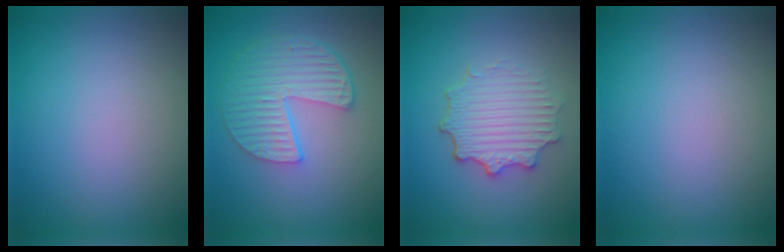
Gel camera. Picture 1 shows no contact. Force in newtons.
{"total": 5.4, "press": 4.0, "slide": 3.7}
{"total": 4.4, "press": 3.7, "slide": 2.4}
{"total": 0.0}